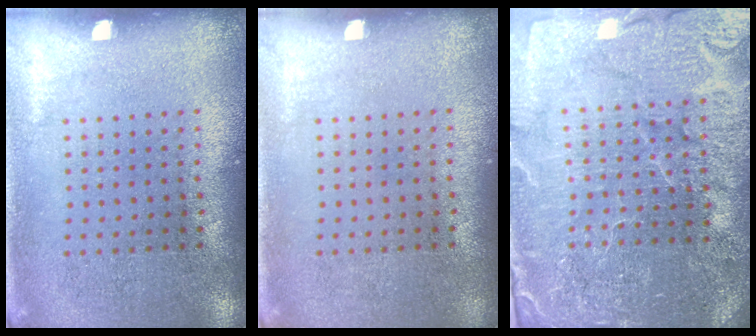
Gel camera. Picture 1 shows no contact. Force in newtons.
{"total": 0.0}
{"total": 5.0, "press": 4.7, "slide": 1.8}